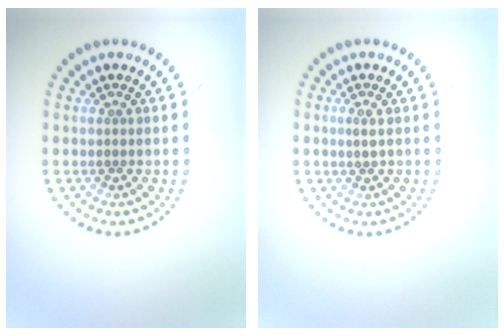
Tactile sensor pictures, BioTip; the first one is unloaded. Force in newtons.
{"total": 0.9, "press": 0.8, "slide": 0.4}